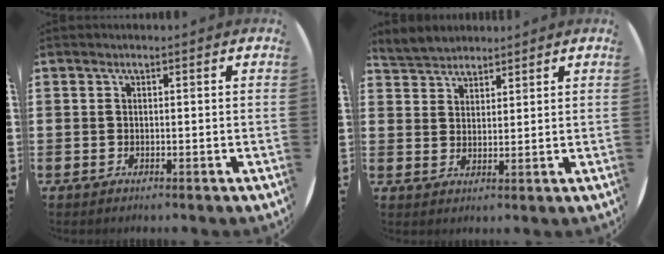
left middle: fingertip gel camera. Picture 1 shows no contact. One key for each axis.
{"total": 3.8, "fx": 3.7, "fy": 1.0, "fz": 0.0, "tx": -0.012, "ty": -0.004, "tz": 0.073}